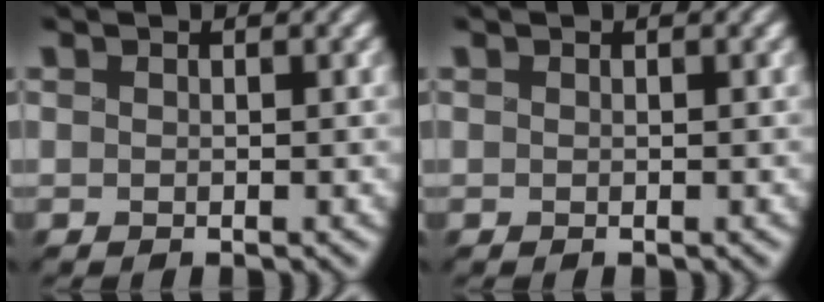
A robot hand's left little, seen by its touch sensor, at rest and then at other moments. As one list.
[{"total": 0.0}]